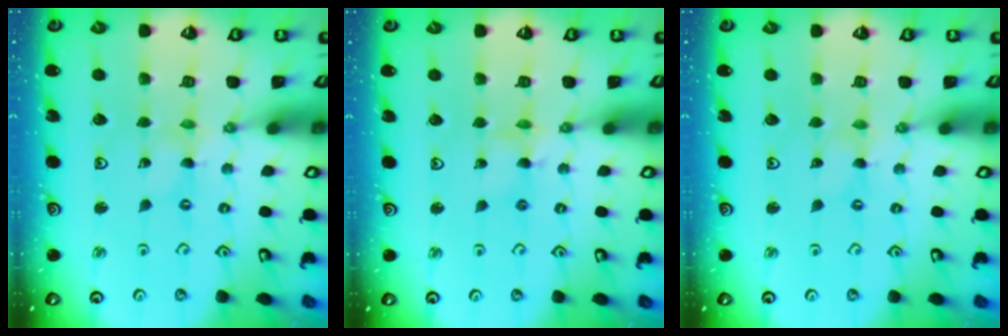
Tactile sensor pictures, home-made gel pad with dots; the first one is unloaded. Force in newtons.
{"total": 2.6, "press": 2.6, "slide": 0.3}
{"total": 0.0}